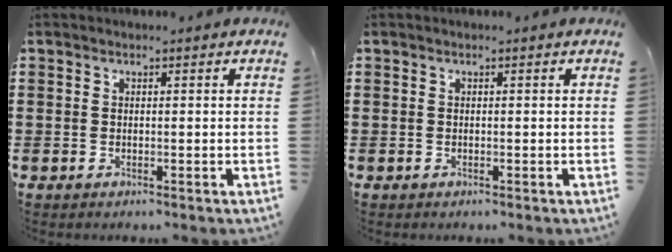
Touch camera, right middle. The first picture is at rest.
{"total": 0.0}